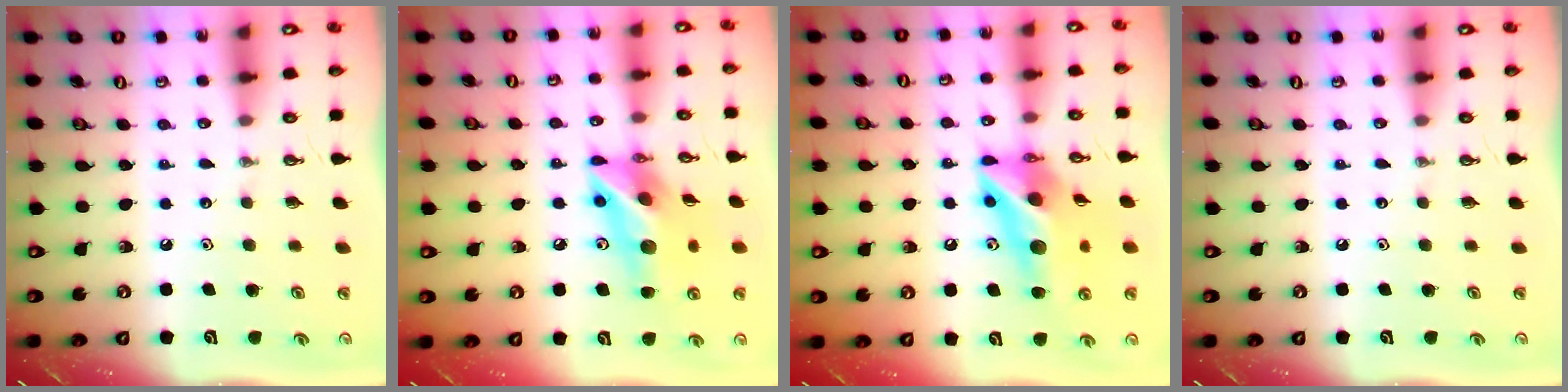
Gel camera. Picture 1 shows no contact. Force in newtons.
{"total": 14.7, "press": 14.4, "slide": 2.9}
{"total": 15.3, "press": 15.2, "slide": 1.6}
{"total": 0.0}